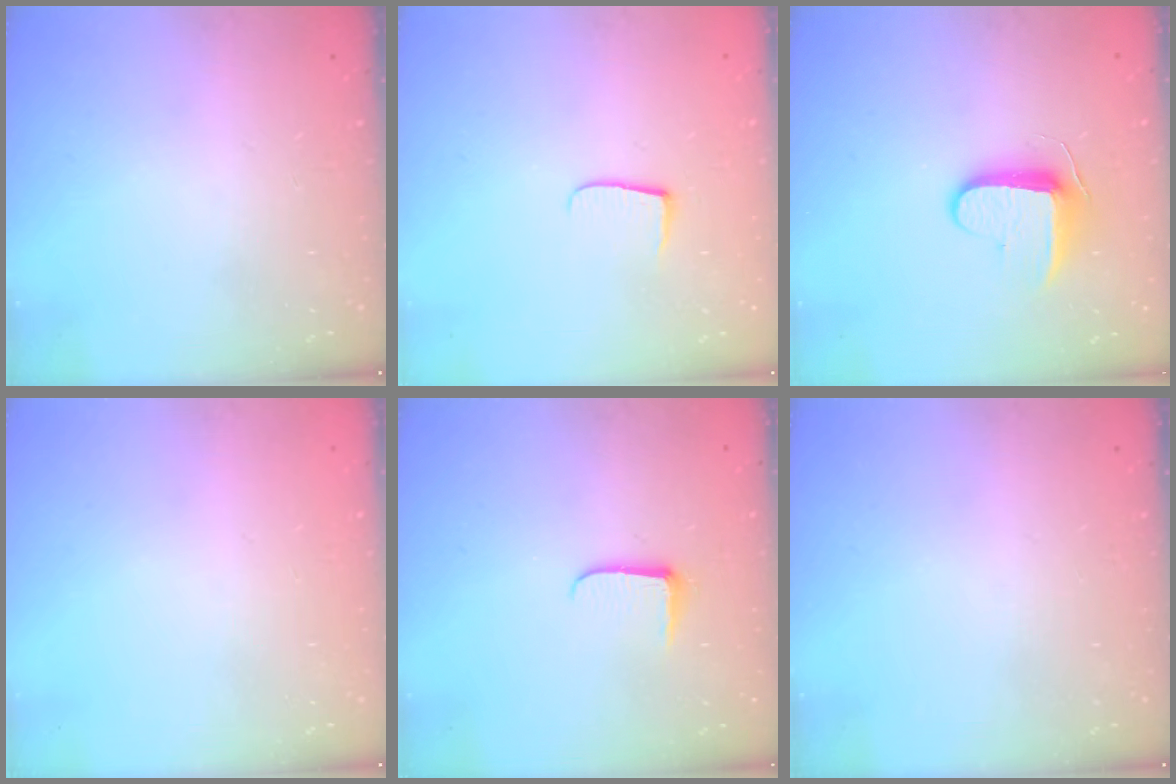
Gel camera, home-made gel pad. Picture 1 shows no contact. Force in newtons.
{"total": 5.2, "press": 5.2, "slide": 0.7}
{"total": 8.7, "press": 8.7, "slide": 0.9}
{"total": 0.6, "press": 0.6, "slide": 0.2}
{"total": 6.2, "press": 6.1, "slide": 0.8}
{"total": 0.0}